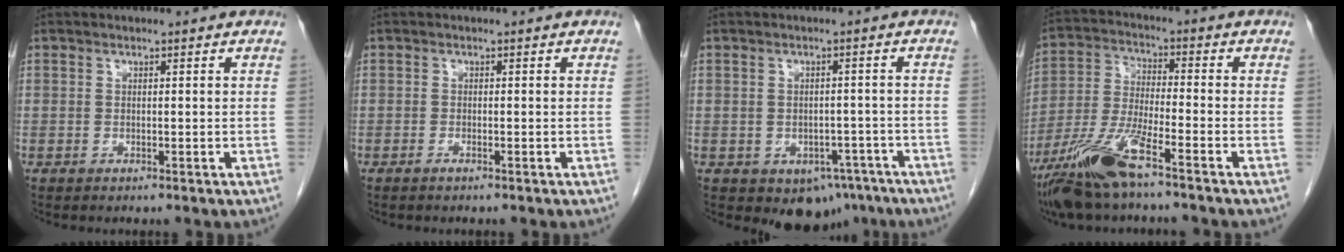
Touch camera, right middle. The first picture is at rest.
{"total": 0.6, "force": [-0.5, 0.0, 0.4], "torque": [-0.009, -0.001, -0.010]}
{"total": 7.6, "force": [-4.9, 5.0, 2.9], "torque": [-0.015, 0.013, -0.059]}
{"total": 11.0, "force": [-7.6, 1.1, 7.9], "torque": [-0.171, -0.024, -0.147]}